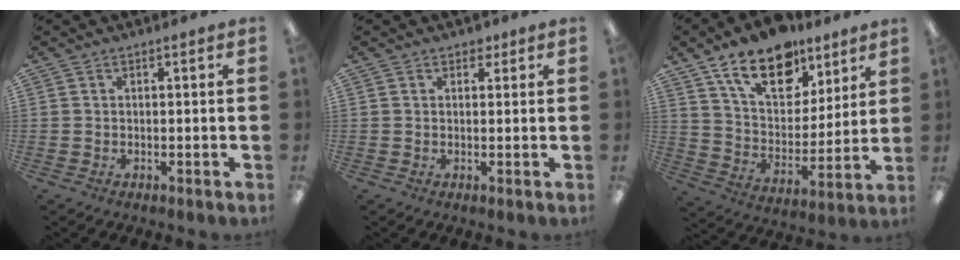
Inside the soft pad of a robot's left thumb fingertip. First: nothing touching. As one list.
[{"total": 1.9, "force": [1.2, 1.3, 0.7], "torque": [-0.007, -0.001, 0.020]}, {"total": 17.6, "force": [11.9, 9.3, 9.0], "torque": [-0.148, -0.061, 0.209]}]